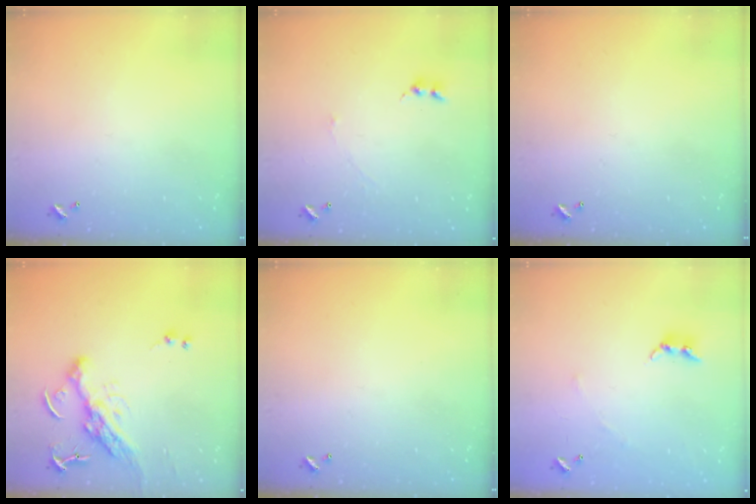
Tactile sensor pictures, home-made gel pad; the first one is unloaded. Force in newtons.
{"total": 1.1, "press": 0.9, "slide": 0.6}
{"total": 0.0}
{"total": 12.7, "press": 12.6, "slide": 1.7}
{"total": 0.0}
{"total": 3.6, "press": 3.6, "slide": 0.6}